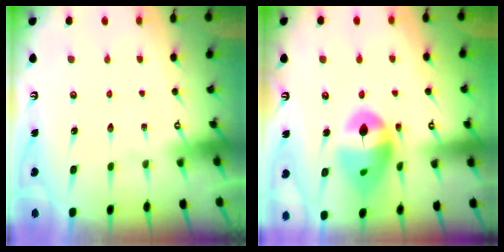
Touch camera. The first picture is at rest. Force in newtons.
{"total": 14.5, "press": 14.4, "slide": 1.6}